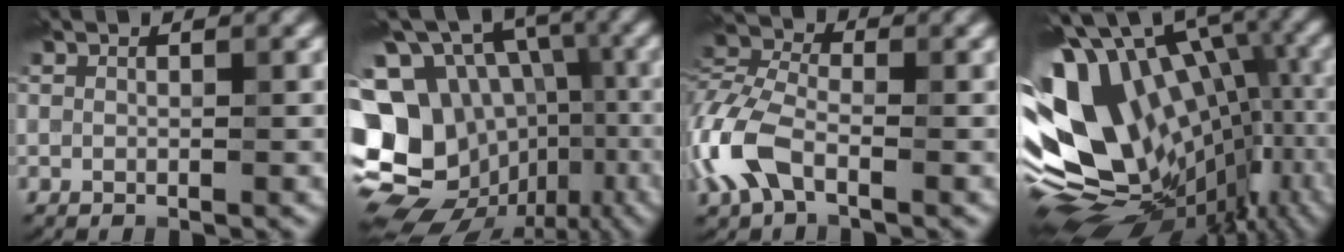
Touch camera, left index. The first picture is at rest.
{"total": 17.2, "force": [-4.0, 14.0, 9.3], "torque": [-0.189, 0.003, -0.032]}
{"total": 6.6, "force": [-2.8, 3.6, 4.8], "torque": [-0.126, 0.006, -0.074]}
{"total": 17.9, "force": [-0.4, 10.5, 14.5], "torque": [-0.248, -0.021, 0.010]}